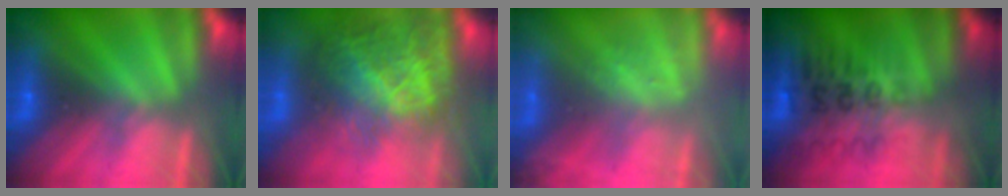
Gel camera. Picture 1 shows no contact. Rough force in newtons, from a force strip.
{"total": 7.5}
{"total": 2.4}
{"total": 2.8}